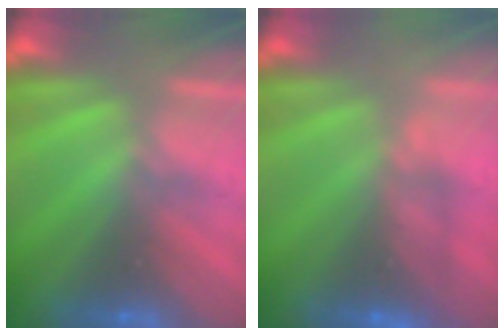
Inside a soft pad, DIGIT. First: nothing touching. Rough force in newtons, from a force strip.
{"total": 4.8}